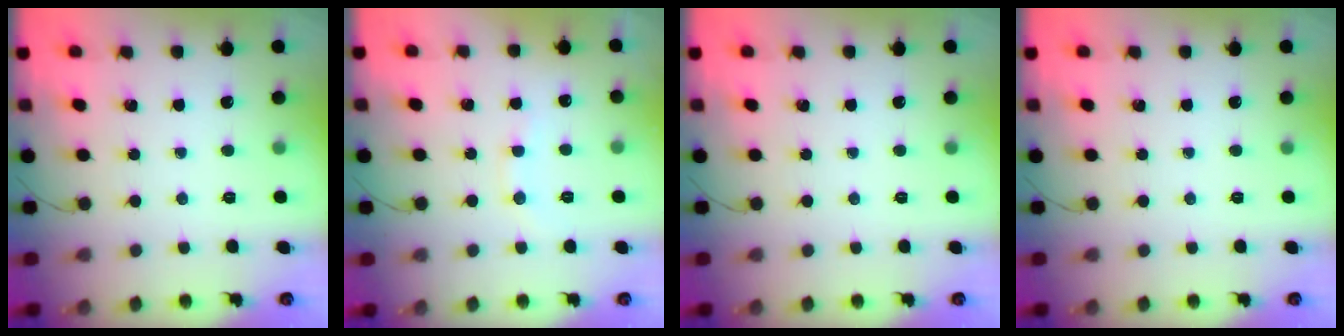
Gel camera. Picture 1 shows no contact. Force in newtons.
{"total": 7.8, "press": 7.7, "slide": 1.5}
{"total": 0.0}
{"total": 0.0}